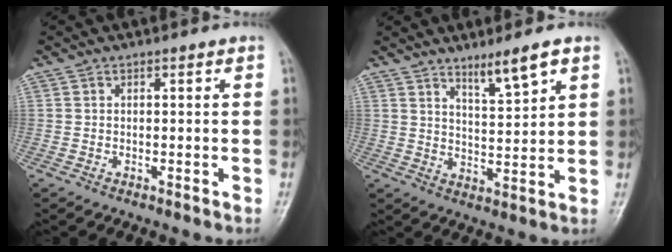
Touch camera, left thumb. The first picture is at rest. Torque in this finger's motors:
{"motor_torque": [0.01, -0.13, 0.08, -0.36, 0.10]}